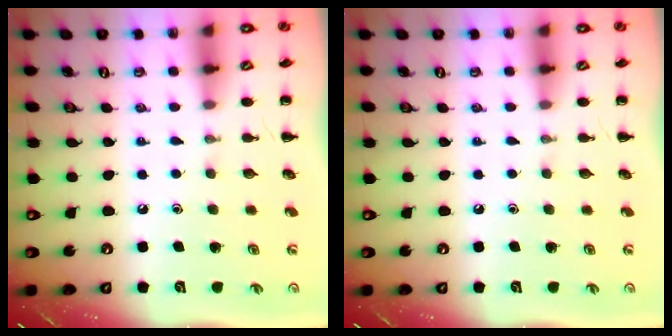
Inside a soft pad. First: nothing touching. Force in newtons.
{"total": 0.0}